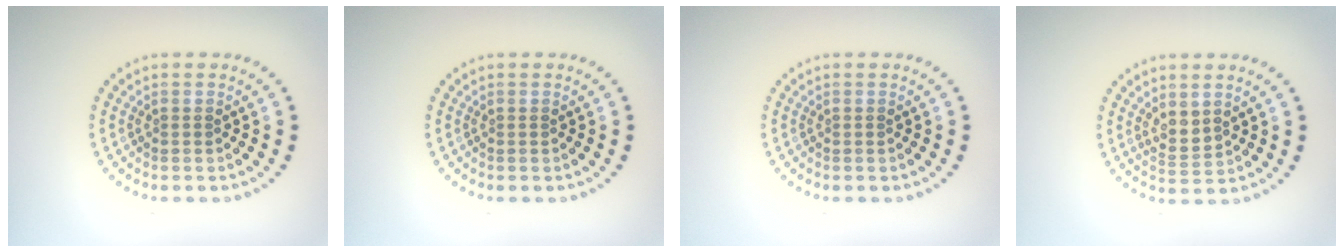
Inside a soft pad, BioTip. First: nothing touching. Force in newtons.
{"total": 0.0}
{"total": 0.0}
{"total": 2.1, "press": 1.7, "slide": 1.3}